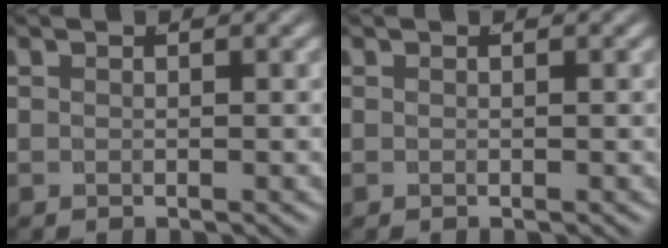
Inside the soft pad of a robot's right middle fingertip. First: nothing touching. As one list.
[{"total": 0.0}]